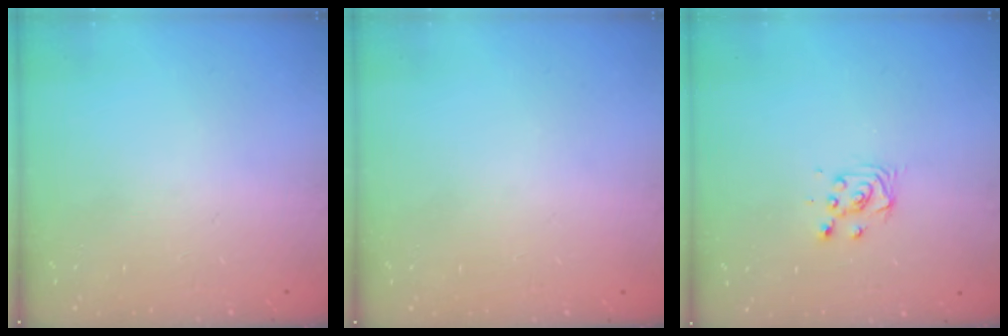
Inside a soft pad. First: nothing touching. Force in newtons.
{"total": 0.0}
{"total": 3.8, "press": 3.7, "slide": 0.5}